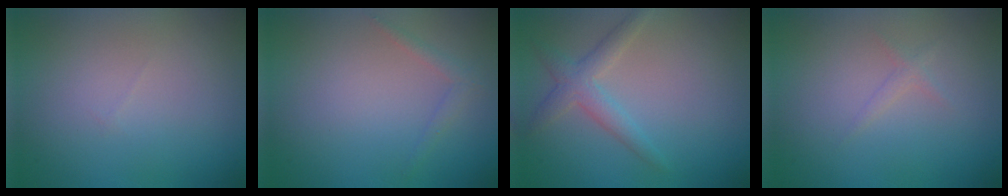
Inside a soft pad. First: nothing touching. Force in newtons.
{"total": 1.1, "press": 1.1, "slide": 0.1}
{"total": 2.6, "press": 2.6, "slide": 0.0}
{"total": 0.8, "press": 0.8, "slide": 0.0}